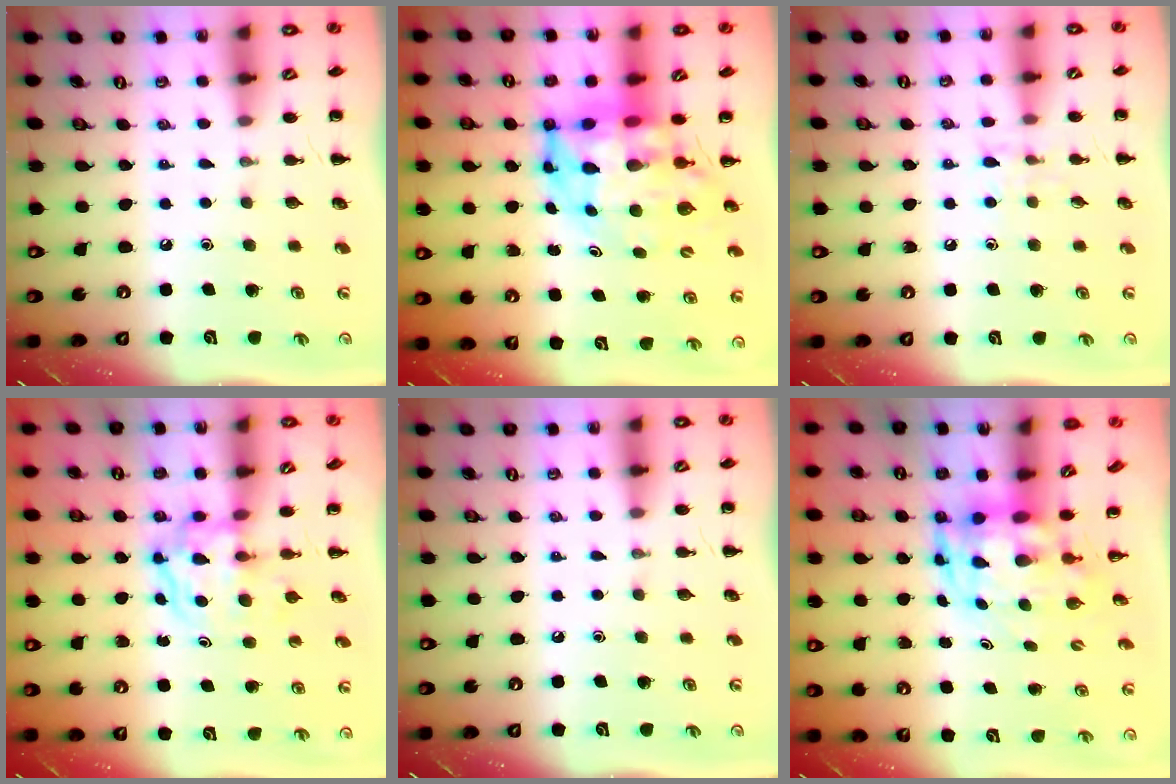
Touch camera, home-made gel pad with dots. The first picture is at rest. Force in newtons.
{"total": 9.6, "press": 9.2, "slide": 2.8}
{"total": 6.0, "press": 5.9, "slide": 1.2}
{"total": 3.9, "press": 3.8, "slide": 0.5}
{"total": 0.0}
{"total": 3.7, "press": 3.6, "slide": 1.0}